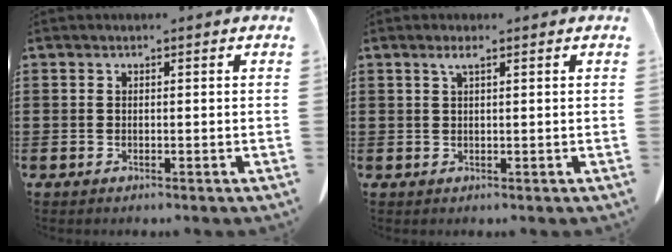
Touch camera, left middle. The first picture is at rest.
{"total": 1.5, "force": [0.7, 0.2, 1.3], "torque": [-0.027, 0.003, 0.013]}